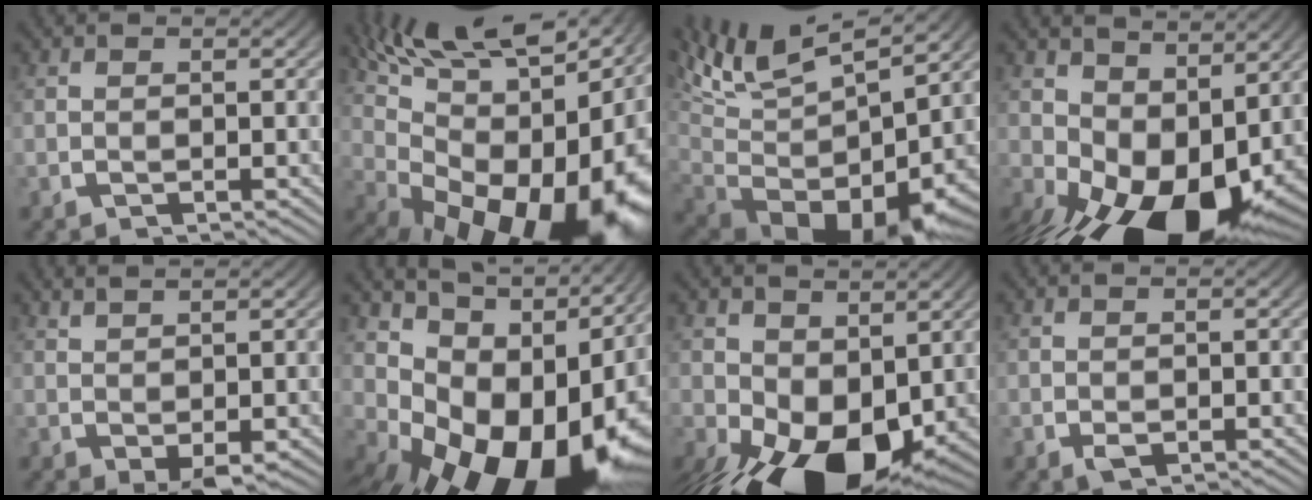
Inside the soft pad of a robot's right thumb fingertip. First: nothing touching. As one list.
[{"total": 19.7, "force": [0.0, 11.4, 16.1], "torque": [-0.262, -0.038, 0.027]}, {"total": 13.8, "force": [-0.1, 7.6, 11.4], "torque": [-0.207, -0.032, 0.019]}, {"total": 12.0, "force": [-2.0, 7.0, 9.5], "torque": [-0.157, -0.054, -0.005]}, {"total": 2.7, "force": [0.4, 1.3, 2.4], "torque": [-0.038, -0.013, 0.023]}, {"total": 16.7, "force": [-1.1, 10.1, 13.2], "torque": [-0.217, -0.045, 0.010]}, {"total": 11.6, "force": [-2.9, 7.1, 8.8], "torque": [-0.150, -0.057, -0.020]}, {"total": 1.0, "force": [-0.3, 0.7, 0.7], "torque": [-0.015, -0.006, -0.002]}]